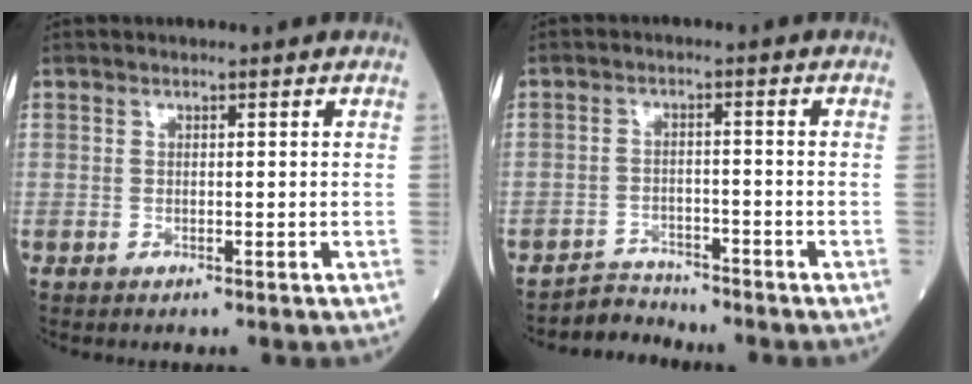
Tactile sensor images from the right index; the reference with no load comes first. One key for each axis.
{"total": 3.5, "fx": -3.2, "fy": 0.3, "fz": -1.4, "tx": 0.029, "ty": -0.004, "tz": -0.054}